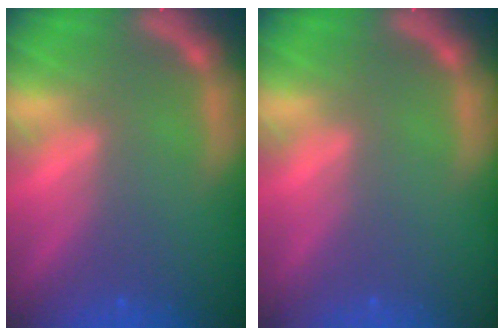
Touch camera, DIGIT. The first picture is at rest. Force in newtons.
{"total": 0.0}